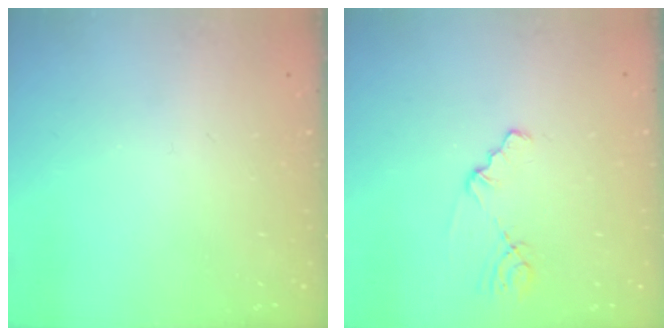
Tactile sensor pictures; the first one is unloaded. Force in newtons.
{"total": 1.0, "press": 1.0, "slide": 0.2}